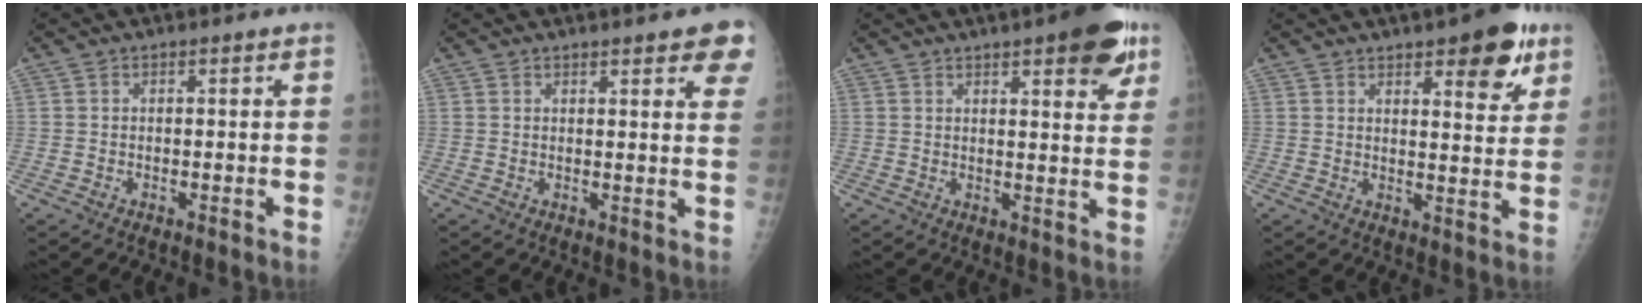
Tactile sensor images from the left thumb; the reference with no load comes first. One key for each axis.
{"total": 8.7, "fx": 5.7, "fy": 2.1, "fz": 6.2, "tx": -0.049, "ty": -0.015, "tz": 0.061}
{"total": 11.3, "fx": 6.5, "fy": 3.2, "fz": 8.7, "tx": -0.083, "ty": -0.024, "tz": 0.080}
{"total": 10.6, "fx": 6.2, "fy": 3.6, "fz": 7.9, "tx": -0.075, "ty": -0.029, "tz": 0.080}